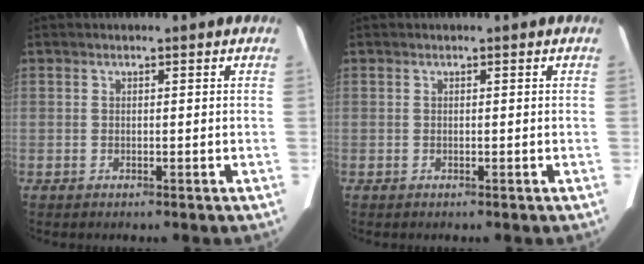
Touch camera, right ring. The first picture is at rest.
{"total": 0.0}